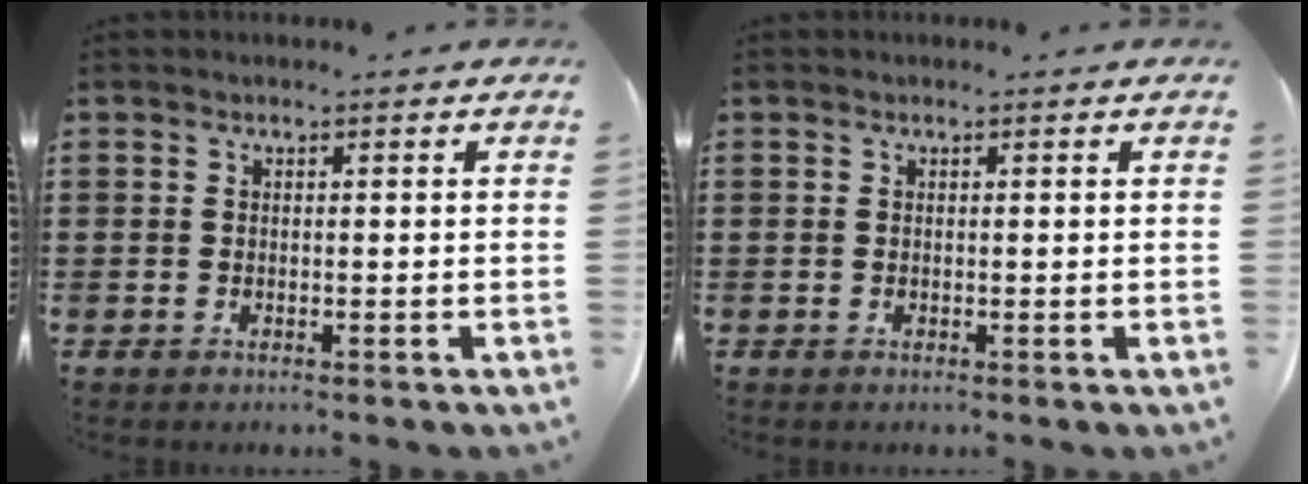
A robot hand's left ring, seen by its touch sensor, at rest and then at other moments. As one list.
[{"total": 0.0}]